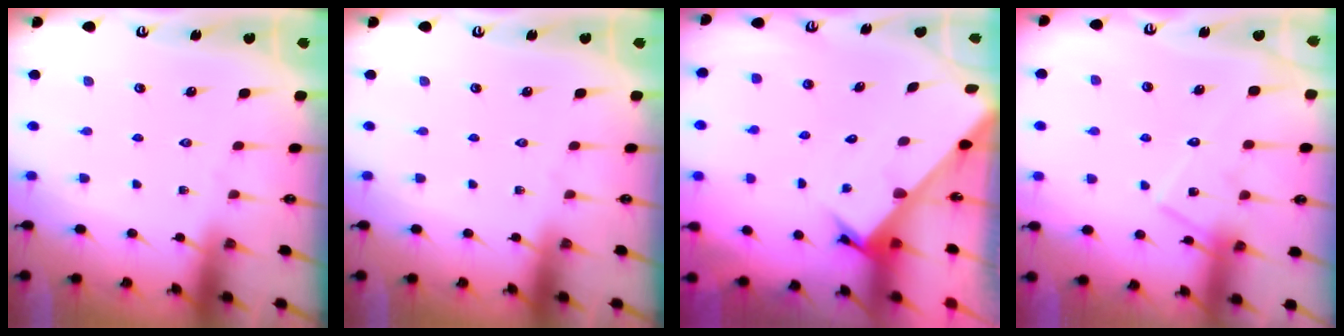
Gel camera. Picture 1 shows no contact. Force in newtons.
{"total": 0.0}
{"total": 2.6, "press": 2.6, "slide": 0.2}
{"total": 13.5, "press": 13.5, "slide": 1.0}